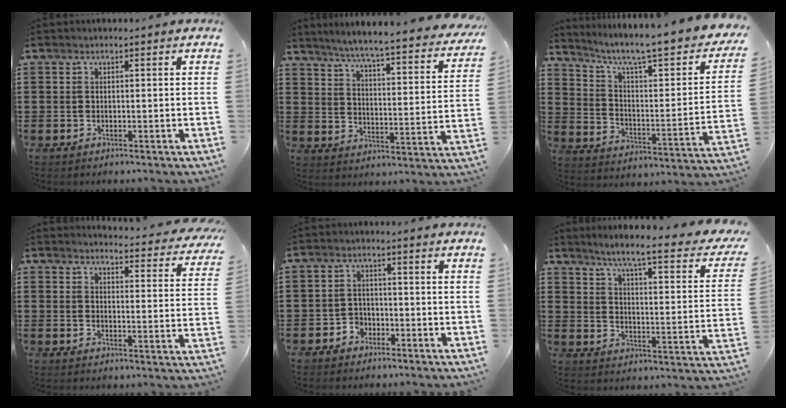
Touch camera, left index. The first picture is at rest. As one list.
[{"total": 5.0, "force": [4.4, -0.9, 2.1], "torque": [-0.063, -0.044, 0.065]}, {"total": 7.0, "force": [5.2, 0.6, 4.7], "torque": [-0.105, -0.045, 0.076]}, {"total": 3.8, "force": [3.7, -0.1, 0.6], "torque": [-0.013, -0.034, 0.059]}, {"total": 2.5, "force": [-1.9, 1.7, 0.3], "torque": [-0.013, 0.004, -0.041]}, {"total": 6.2, "force": [4.8, -0.6, 3.9], "torque": [-0.089, -0.045, 0.068]}]